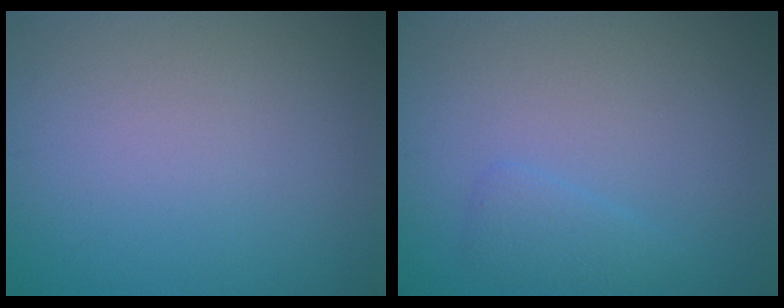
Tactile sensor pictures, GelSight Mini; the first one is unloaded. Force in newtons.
{"total": 1.4, "press": 1.4, "slide": 0.2}